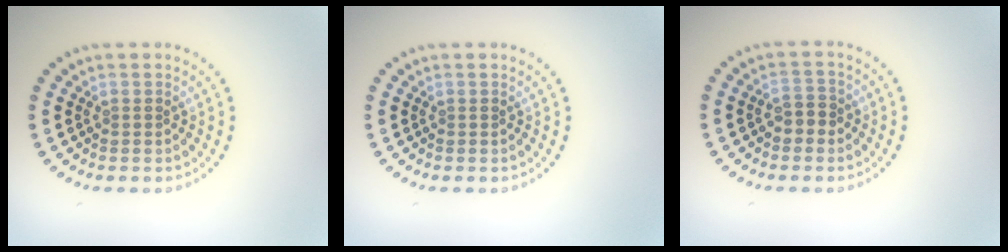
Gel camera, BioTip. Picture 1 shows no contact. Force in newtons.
{"total": 0.0}
{"total": 1.8, "press": 1.7, "slide": 0.6}